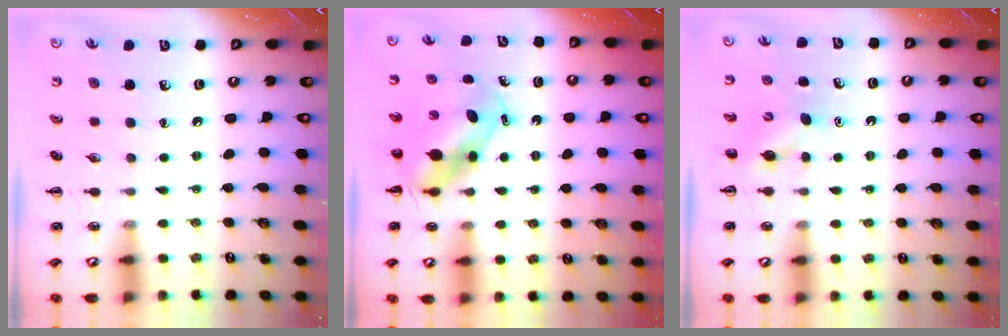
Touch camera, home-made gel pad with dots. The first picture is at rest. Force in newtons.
{"total": 5.4, "press": 5.3, "slide": 0.6}
{"total": 3.7, "press": 3.6, "slide": 0.9}